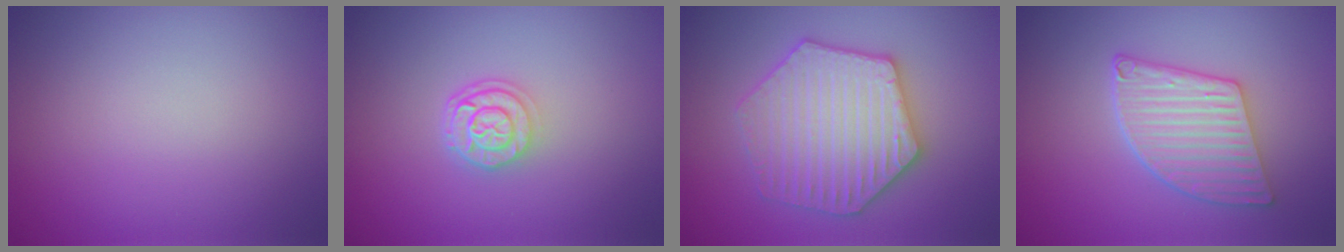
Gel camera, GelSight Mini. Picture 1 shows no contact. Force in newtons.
{"total": 2.5, "press": 2.0, "slide": 1.5}
{"total": 6.3, "press": 6.2, "slide": 1.0}
{"total": 4.8, "press": 4.1, "slide": 2.5}